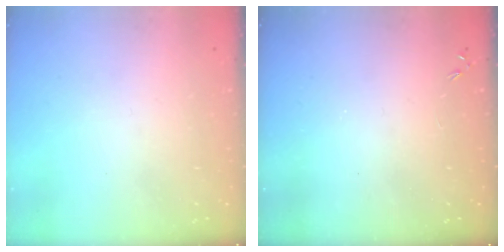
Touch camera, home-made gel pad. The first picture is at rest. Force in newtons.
{"total": 0.0}